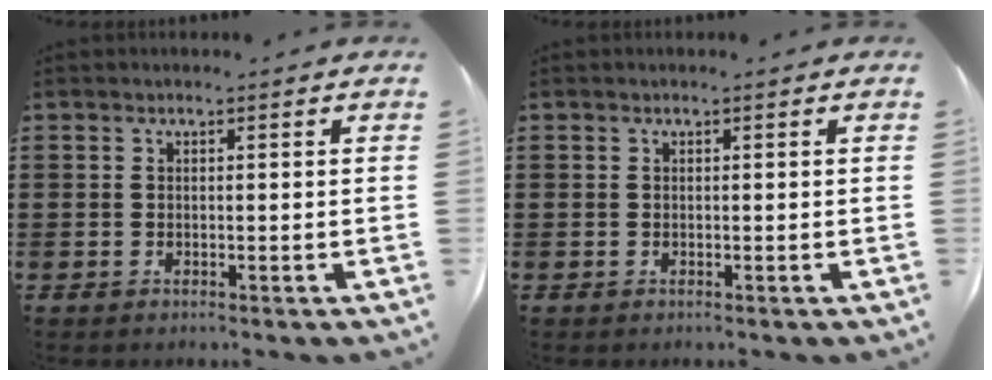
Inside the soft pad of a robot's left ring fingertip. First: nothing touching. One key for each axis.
{"total": 0.0}